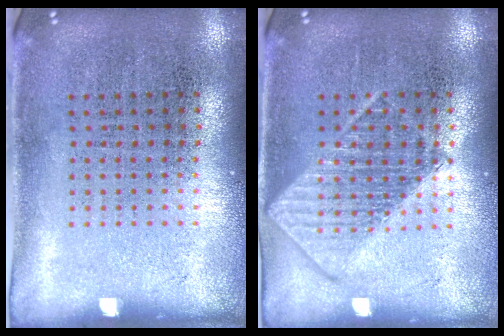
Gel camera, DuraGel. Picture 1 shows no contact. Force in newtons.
{"total": 2.7, "press": 2.7, "slide": 0.4}